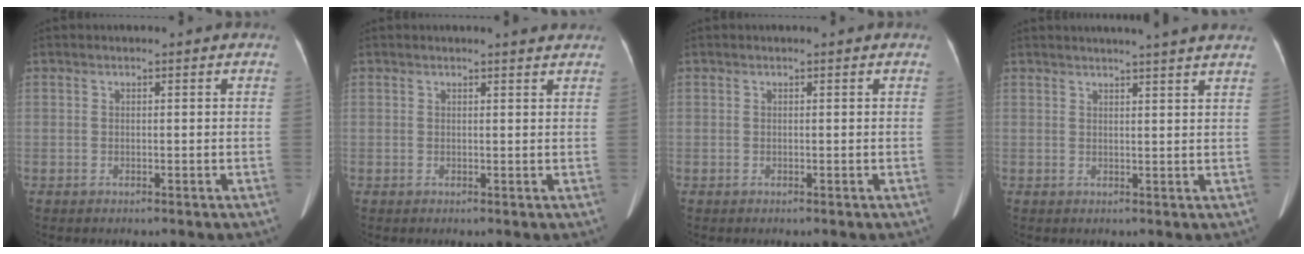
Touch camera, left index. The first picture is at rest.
{"total": 2.0, "force": [1.9, 0.1, 0.5], "torque": [-0.010, 0.000, 0.016]}
{"total": 0.0}
{"total": 9.4, "force": [8.4, -0.7, 4.2], "torque": [-0.055, 0.012, 0.085]}